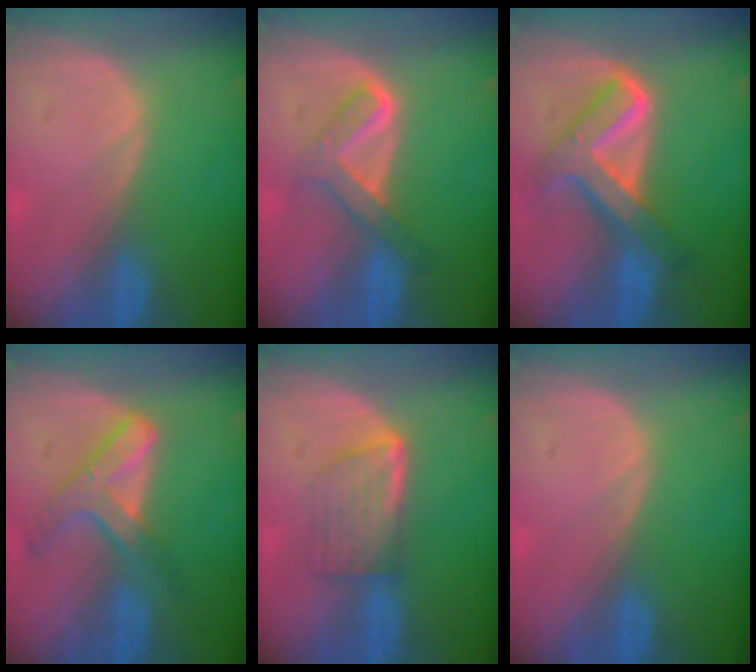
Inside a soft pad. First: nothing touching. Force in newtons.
{"total": 5.1, "press": 5.1, "slide": 0.8}
{"total": 8.2, "press": 8.2, "slide": 0.7}
{"total": 7.1, "press": 6.0, "slide": 3.8}
{"total": 5.7, "press": 5.3, "slide": 2.2}
{"total": 0.0}